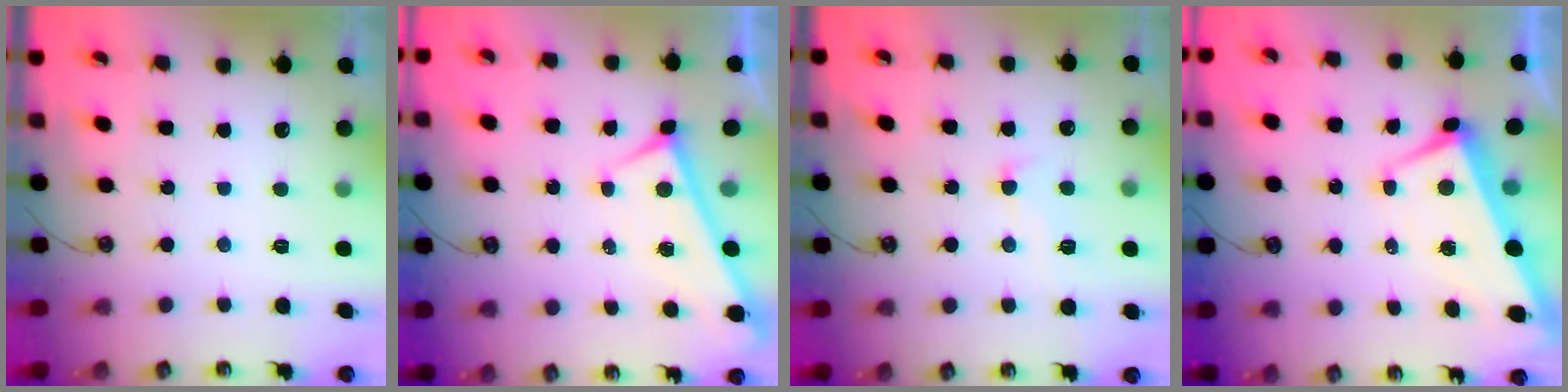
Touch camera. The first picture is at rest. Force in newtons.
{"total": 0.0}
{"total": 1.1, "press": 0.7, "slide": 0.9}
{"total": 0.8, "press": 0.2, "slide": 0.8}